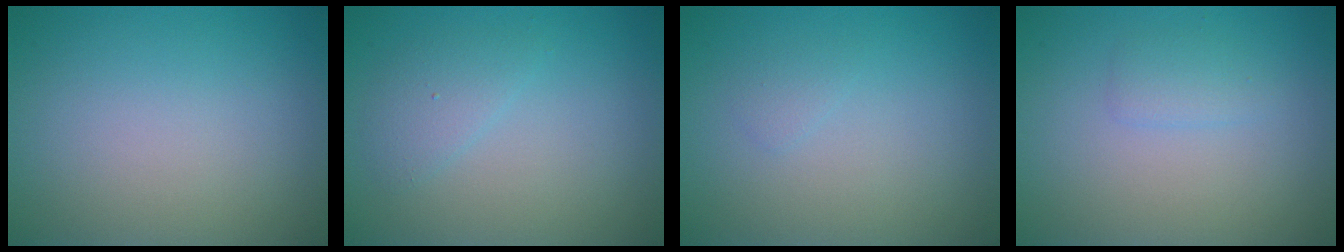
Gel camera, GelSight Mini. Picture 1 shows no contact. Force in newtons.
{"total": 1.7, "press": 1.7, "slide": 0.2}
{"total": 0.7, "press": 0.7, "slide": 0.1}
{"total": 1.2, "press": 1.2, "slide": 0.0}